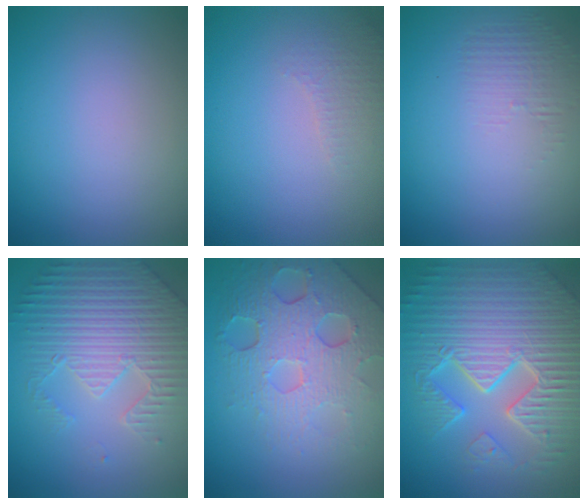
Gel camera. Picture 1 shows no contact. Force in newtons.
{"total": 1.6, "press": 1.6, "slide": 0.4}
{"total": 1.2, "press": 0.1, "slide": 1.2}
{"total": 5.6, "press": 4.9, "slide": 2.8}
{"total": 7.1, "press": 5.0, "slide": 5.0}
{"total": 10.8, "press": 7.0, "slide": 8.3}